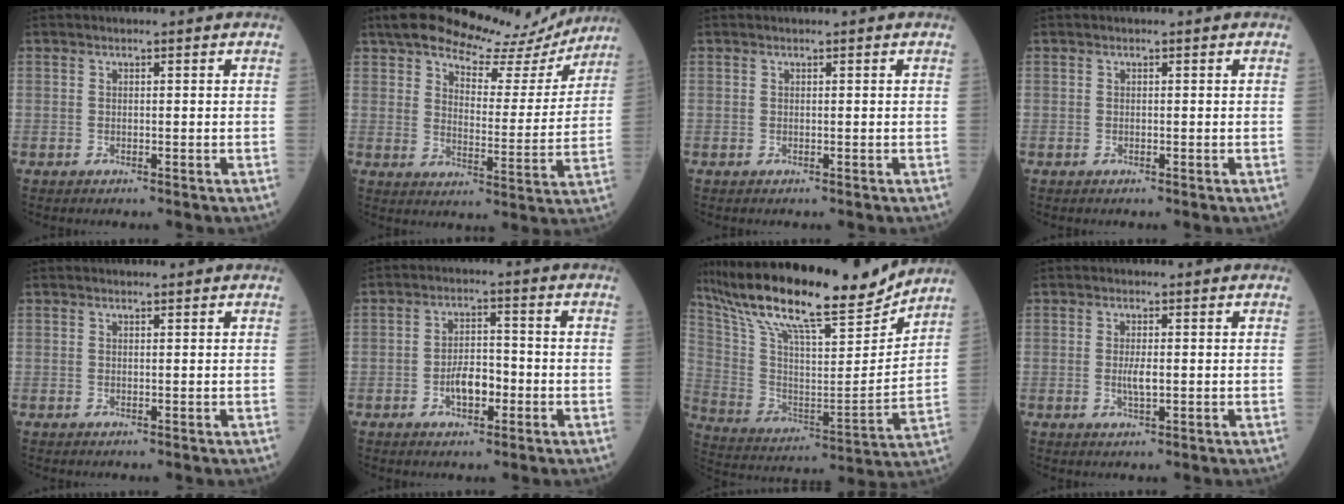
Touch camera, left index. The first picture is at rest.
{"total": 16.8, "force": [14.6, 5.4, 6.3], "torque": [-0.082, 0.003, 0.193]}
{"total": 0.0}
{"total": 0.0}
{"total": 0.0}
{"total": 5.0, "force": [-1.8, 2.4, 4.0], "torque": [-0.076, 0.009, -0.032]}
{"total": 23.5, "force": [20.0, 3.5, 11.9], "torque": [-0.227, -0.003, 0.330]}
{"total": 2.3, "force": [-0.1, 0.6, 2.2], "torque": [-0.048, -0.002, 0.000]}